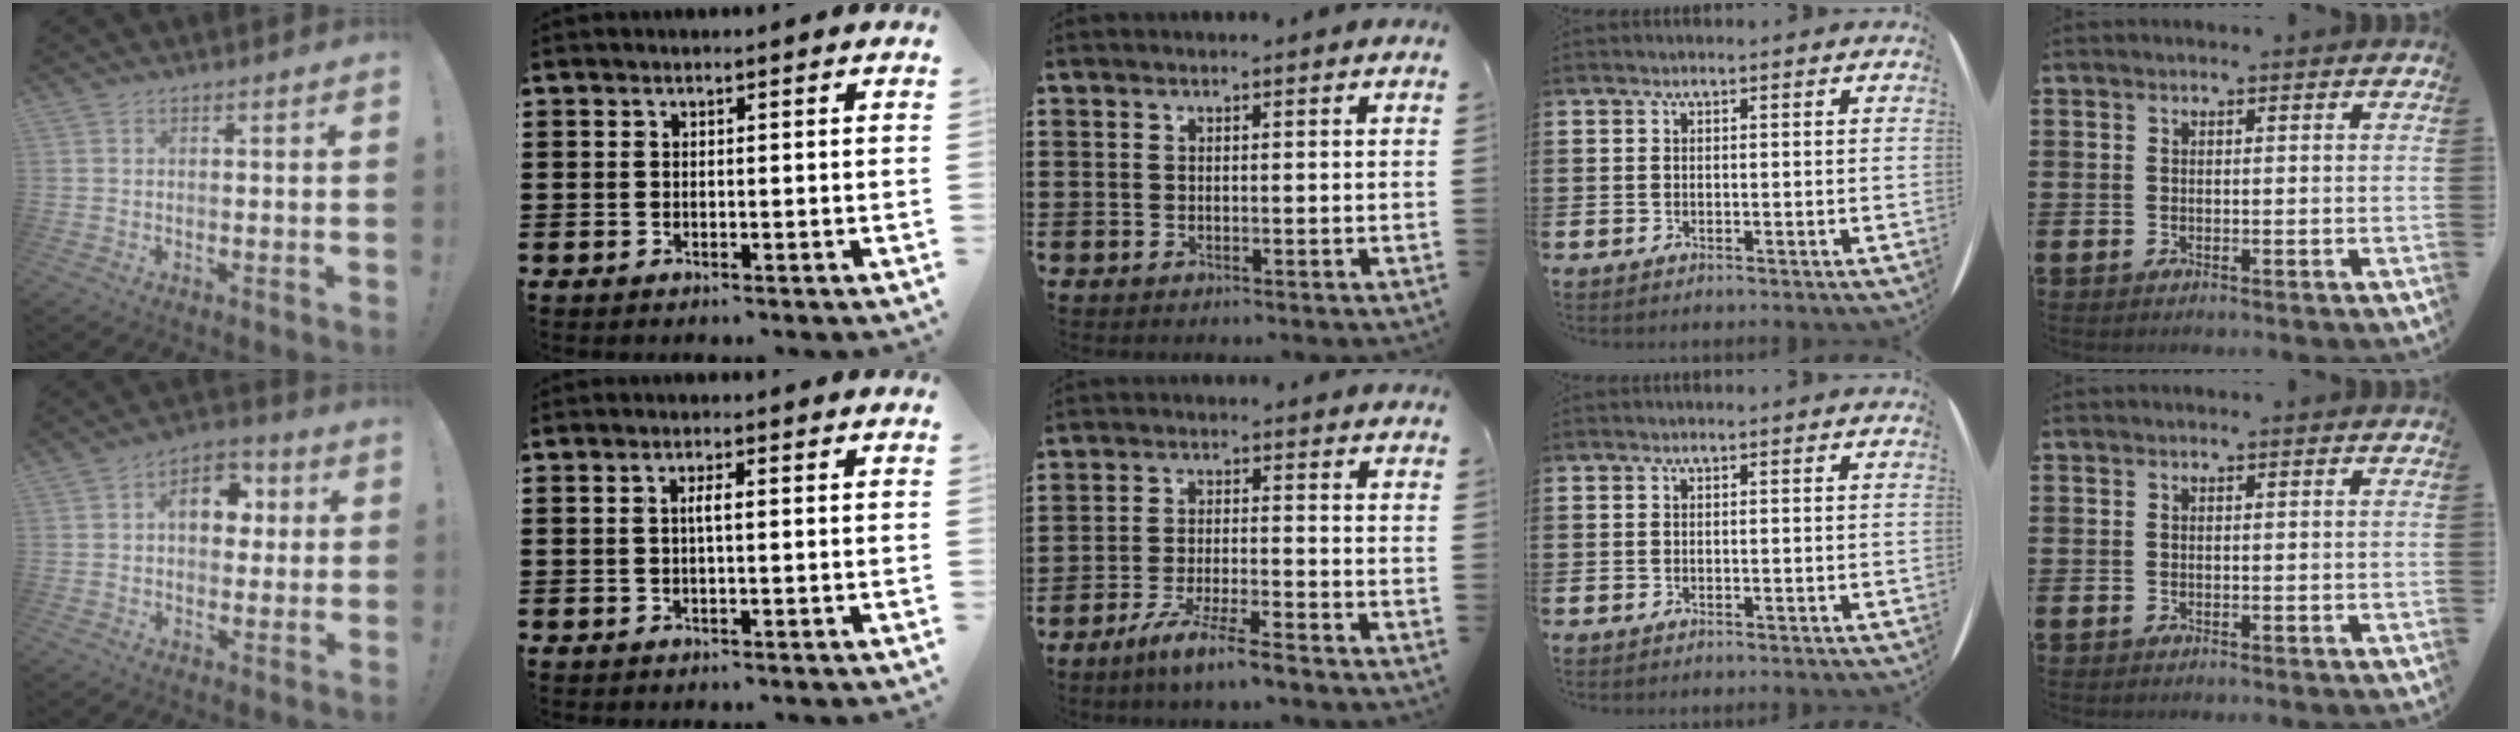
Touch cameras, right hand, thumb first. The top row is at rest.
{"thumb": {"total": 10.6, "force": [2.4, 7.4, 7.3], "torque": [-0.094, 0.005, 0.042]}, "index": {"total": 1.8, "force": [0.0, 0.2, 1.8], "torque": [-0.034, -0.002, -0.002]}, "middle": {"total": 5.7, "force": [-4.7, -0.2, 3.2], "torque": [-0.070, -0.014, -0.091]}}